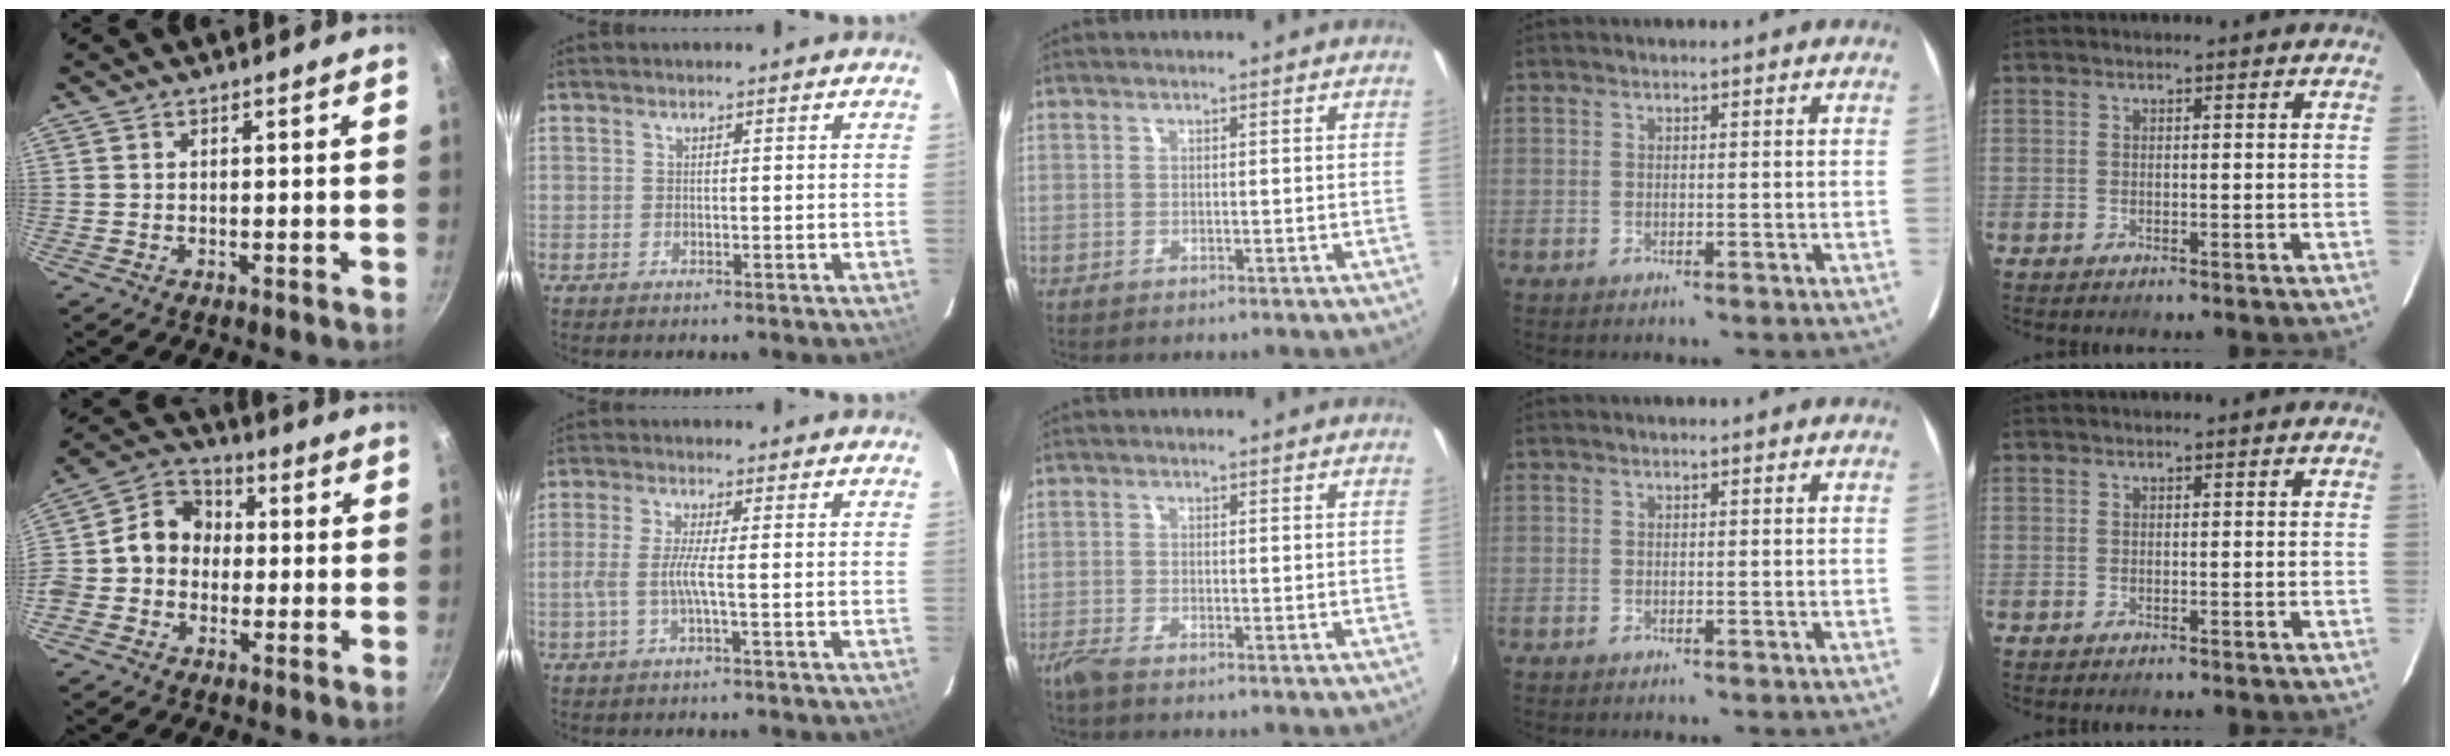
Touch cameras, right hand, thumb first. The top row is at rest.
{"thumb": {"total": 11.0, "force": [-0.8, 9.5, 5.6], "torque": [-0.059, 0.037, -0.043]}, "index": {"total": 4.0, "force": [-1.1, -0.5, 3.8], "torque": [-0.090, -0.003, -0.021]}, "middle": {"total": 2.3, "force": [-2.0, 0.1, 1.2], "torque": [-0.034, -0.008, -0.043]}}